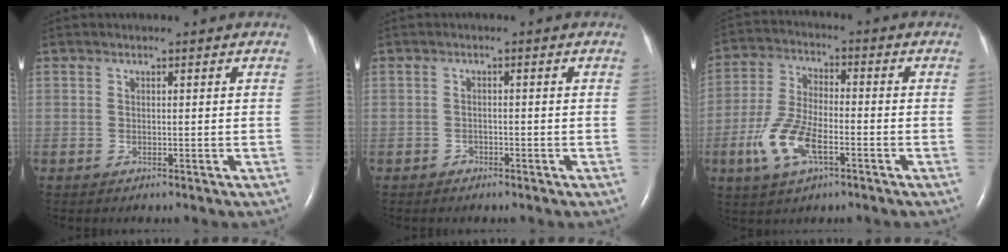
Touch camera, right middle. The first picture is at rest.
{"total": 0.9, "force": [-0.7, 0.5, 0.0], "torque": [0.005, 0.003, -0.015]}
{"total": 9.6, "force": [-3.8, 3.8, 8.0], "torque": [-0.178, -0.002, -0.073]}